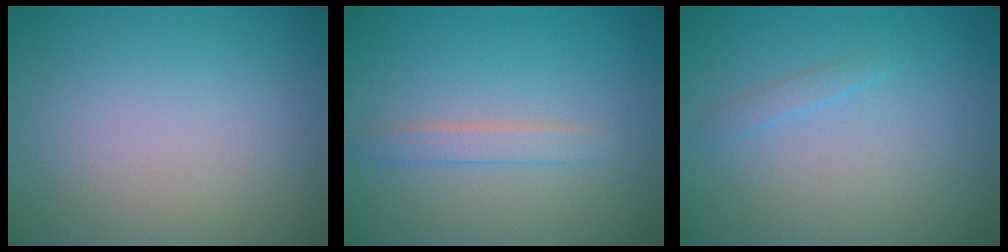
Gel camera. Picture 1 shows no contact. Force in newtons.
{"total": 1.5, "press": 1.4, "slide": 0.1}
{"total": 0.8, "press": 0.8, "slide": 0.1}